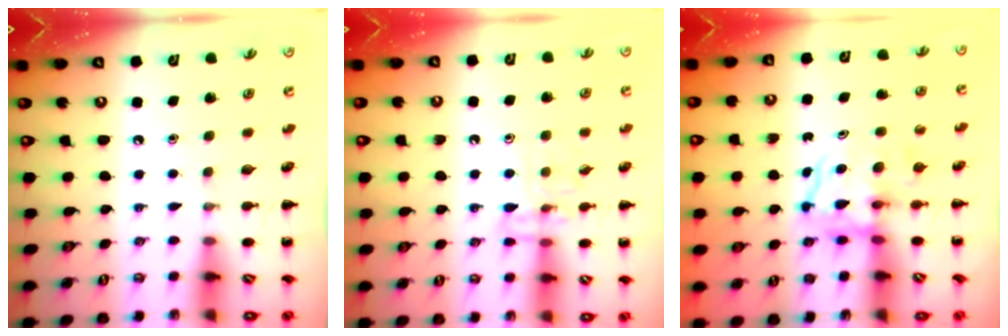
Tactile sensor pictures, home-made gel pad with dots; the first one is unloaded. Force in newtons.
{"total": 8.4, "press": 8.4, "slide": 0.4}
{"total": 3.8, "press": 3.8, "slide": 0.5}